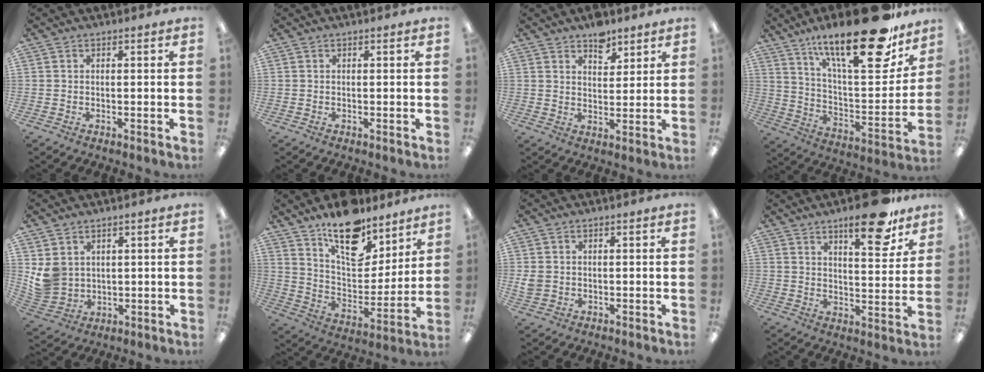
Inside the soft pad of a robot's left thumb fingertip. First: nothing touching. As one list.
[{"total": 0.0}, {"total": 6.0, "force": [4.6, 3.3, 1.9], "torque": [-0.012, -0.026, 0.079]}, {"total": 26.5, "force": [18.6, 7.3, 17.3], "torque": [-0.252, -0.125, 0.300]}, {"total": 6.6, "force": [2.7, 5.7, 2.1], "torque": [-0.052, -0.006, 0.058]}, {"total": 17.7, "force": [13.1, 8.6, 8.3], "torque": [-0.125, -0.089, 0.230]}, {"total": 2.6, "force": [0.3, 2.4, 1.1], "torque": [-0.013, 0.002, 0.004]}, {"total": 14.7, "force": [10.0, 4.8, 9.6], "torque": [-0.121, -0.057, 0.160]}]